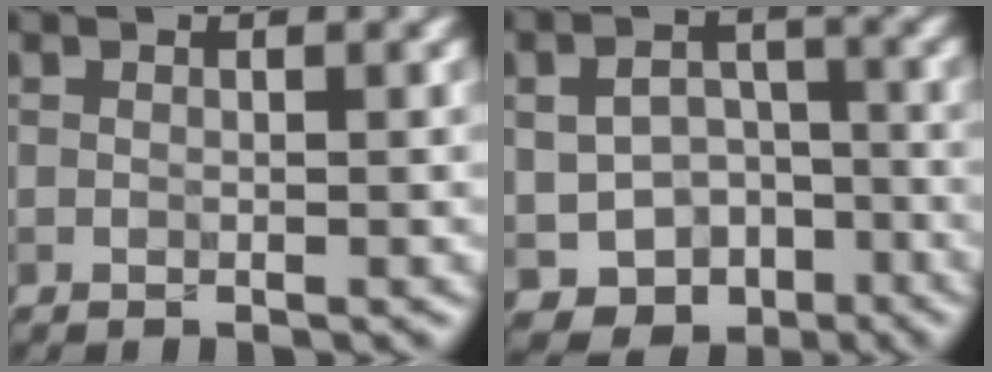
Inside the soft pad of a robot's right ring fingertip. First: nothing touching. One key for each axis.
{"total": 5.4, "fx": -2.4, "fy": 4.1, "fz": 2.5, "tx": -0.041, "ty": -0.006, "tz": -0.031}